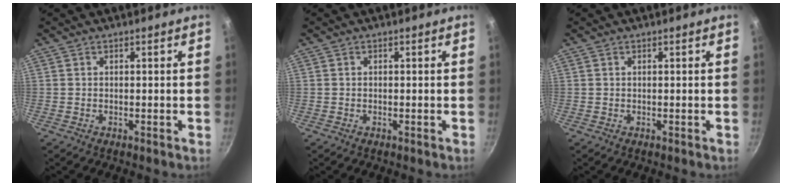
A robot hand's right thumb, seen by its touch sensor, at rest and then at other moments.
{"total": 0.0}
{"total": 0.0}